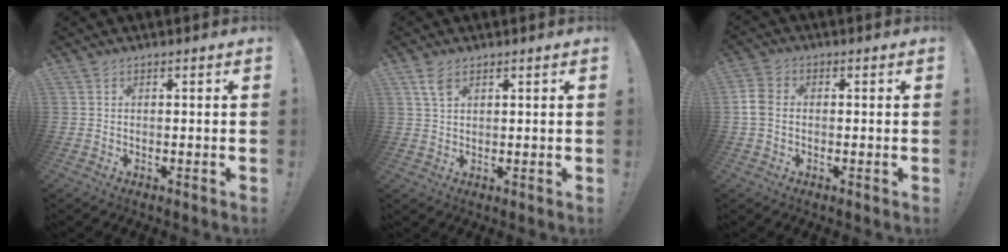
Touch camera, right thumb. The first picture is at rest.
{"total": 4.1, "force": [2.3, 2.0, 2.7], "torque": [-0.041, -0.011, 0.042]}
{"total": 5.7, "force": [-0.5, 4.3, 3.7], "torque": [-0.096, 0.011, -0.007]}